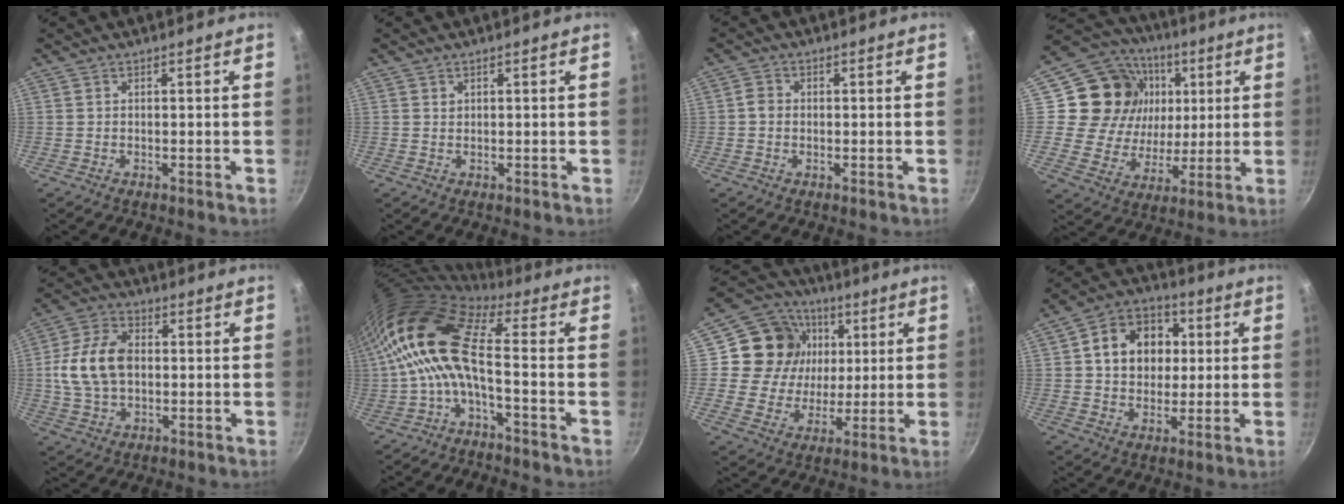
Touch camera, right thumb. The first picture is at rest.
{"total": 0.6, "force": [0.4, 0.5, 0.2], "torque": [-0.001, 0.000, 0.006]}
{"total": 2.2, "force": [-0.2, 1.9, 1.1], "torque": [-0.015, 0.009, -0.007]}
{"total": 19.8, "force": [4.7, 17.0, 9.1], "torque": [-0.145, 0.003, 0.082]}
{"total": 12.6, "force": [0.5, 8.6, 9.2], "torque": [-0.163, 0.018, 0.002]}
{"total": 14.8, "force": [-0.8, 5.8, 13.6], "torque": [-0.284, 0.029, -0.028]}
{"total": 16.7, "force": [3.7, 14.9, 6.6], "torque": [-0.095, 0.006, 0.057]}
{"total": 13.6, "force": [2.4, 10.9, 7.7], "torque": [-0.089, 0.017, 0.027]}